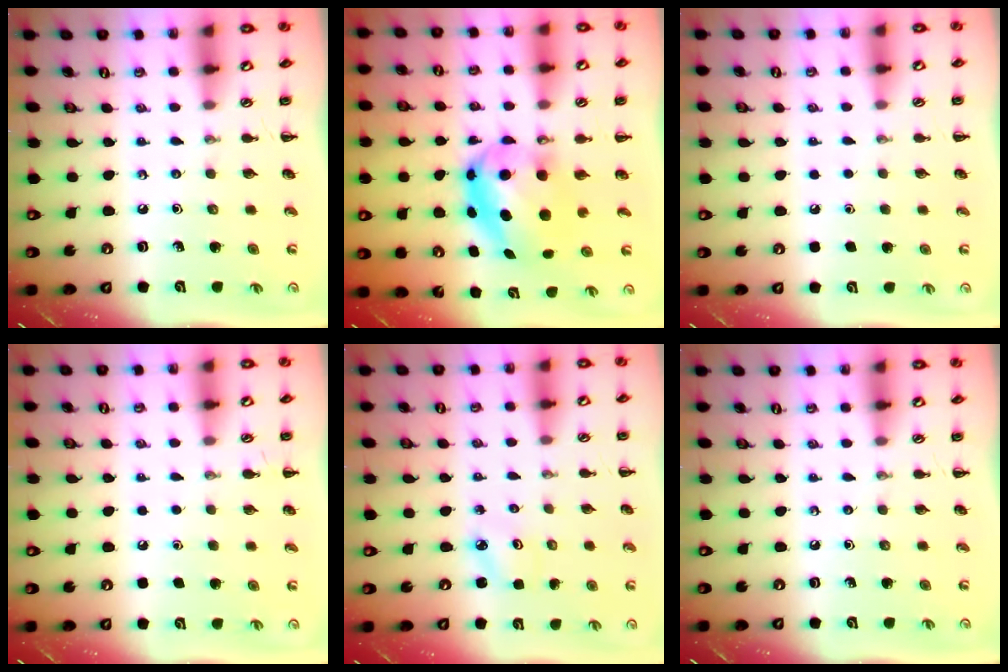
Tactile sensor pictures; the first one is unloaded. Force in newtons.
{"total": 7.8, "press": 7.5, "slide": 1.9}
{"total": 1.6, "press": 1.6, "slide": 0.1}
{"total": 1.8, "press": 1.8, "slide": 0.1}
{"total": 2.5, "press": 2.4, "slide": 0.5}
{"total": 0.0}